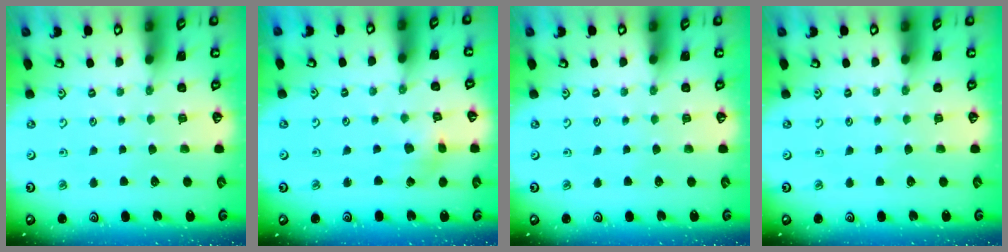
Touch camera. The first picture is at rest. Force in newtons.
{"total": 2.2, "press": 2.2, "slide": 0.4}
{"total": 0.0}
{"total": 0.0}